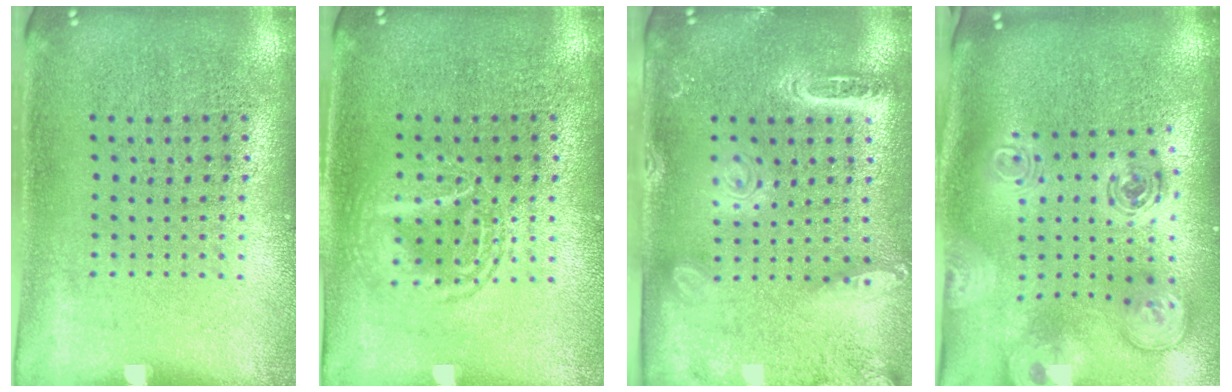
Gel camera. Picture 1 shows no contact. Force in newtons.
{"total": 2.4, "press": 2.4, "slide": 0.2}
{"total": 2.3, "press": 2.0, "slide": 1.2}
{"total": 2.9, "press": 2.1, "slide": 2.1}